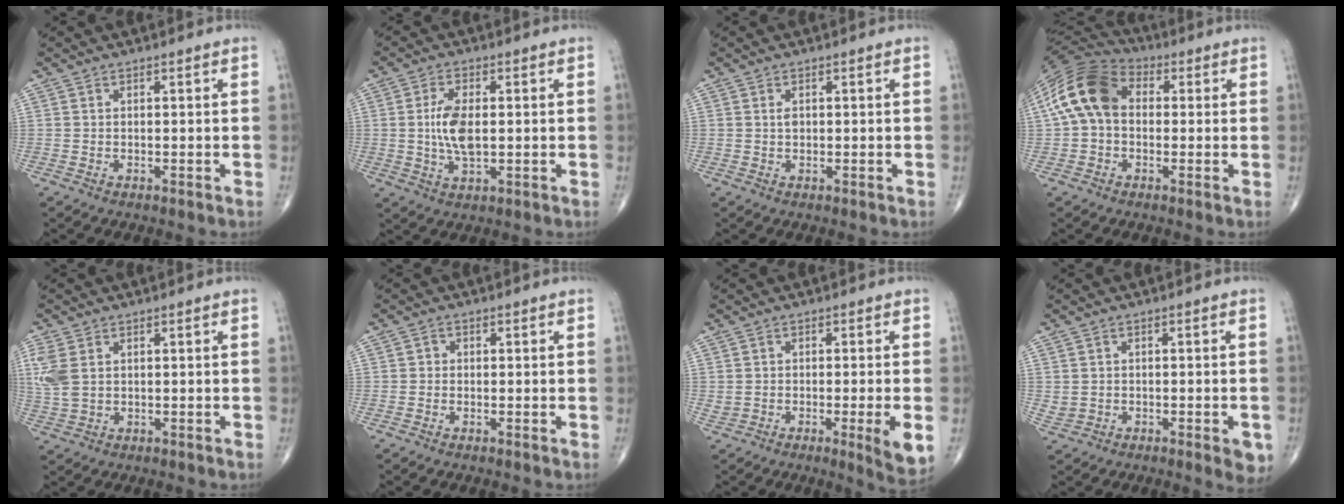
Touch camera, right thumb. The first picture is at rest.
{"total": 7.3, "force": [0.3, 3.4, 6.4], "torque": [-0.130, -0.006, 0.004]}
{"total": 1.4, "force": [0.3, 0.8, 1.0], "torque": [-0.015, -0.003, 0.005]}
{"total": 13.9, "force": [1.5, 9.7, 9.8], "torque": [-0.189, 0.038, 0.014]}
{"total": 5.8, "force": [1.5, 3.7, 4.2], "torque": [-0.118, 0.004, 0.037]}
{"total": 1.0, "force": [0.0, 0.9, 0.4], "torque": [0.001, 0.003, -0.004]}
{"total": 6.5, "force": [-1.1, 1.5, 6.2], "torque": [-0.092, -0.010, -0.015]}
{"total": 5.9, "force": [-1.5, 3.4, 4.6], "torque": [-0.041, 0.010, -0.010]}